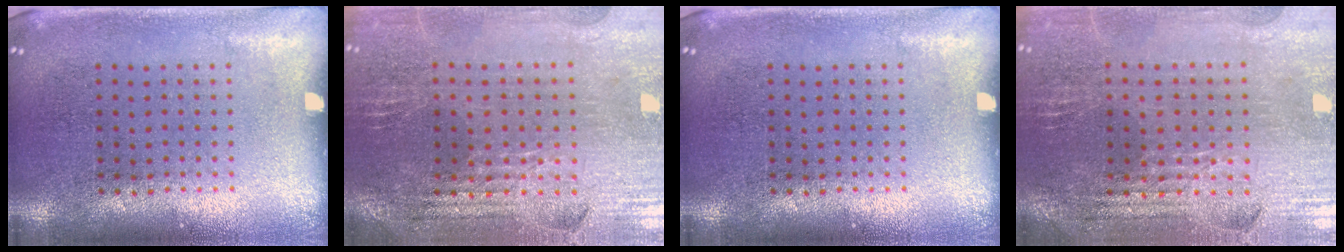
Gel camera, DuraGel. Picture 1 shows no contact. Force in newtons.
{"total": 2.8, "press": 2.8, "slide": 0.4}
{"total": 0.0}
{"total": 2.9, "press": 2.8, "slide": 0.5}